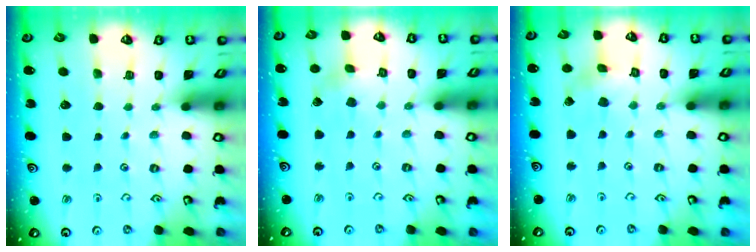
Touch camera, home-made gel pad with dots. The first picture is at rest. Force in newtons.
{"total": 3.0, "press": 3.0, "slide": 0.4}
{"total": 2.6, "press": 2.5, "slide": 0.3}